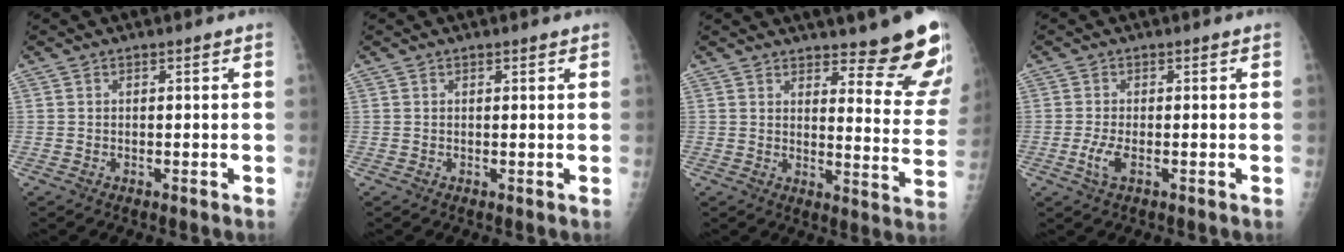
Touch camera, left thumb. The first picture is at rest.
{"total": 0.9, "force": [0.7, 0.3, 0.6], "torque": [-0.009, -0.002, 0.008]}
{"total": 15.1, "force": [11.6, 3.5, 9.0], "torque": [-0.072, -0.095, 0.140]}
{"total": 3.2, "force": [-0.8, 1.1, 2.9], "torque": [-0.070, -0.005, -0.017]}